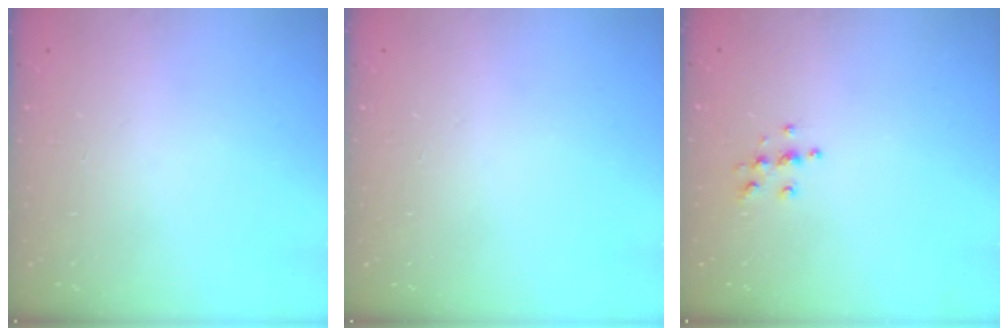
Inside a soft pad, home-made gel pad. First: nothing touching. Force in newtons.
{"total": 0.0}
{"total": 4.4, "press": 4.4, "slide": 0.3}